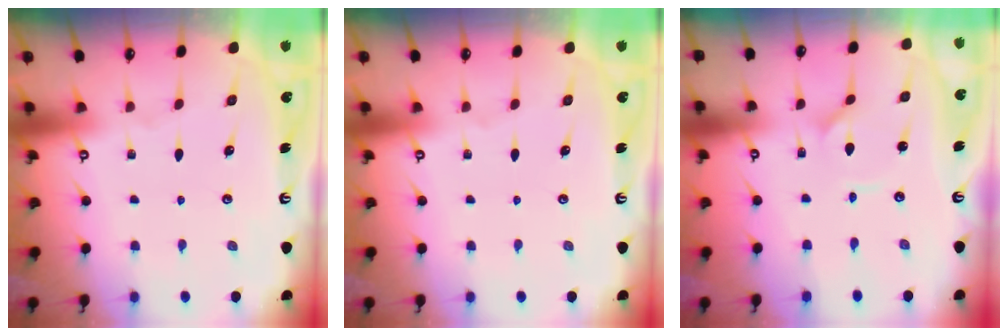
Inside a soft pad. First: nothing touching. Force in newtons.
{"total": 0.0}
{"total": 1.1, "press": 1.1, "slide": 0.1}